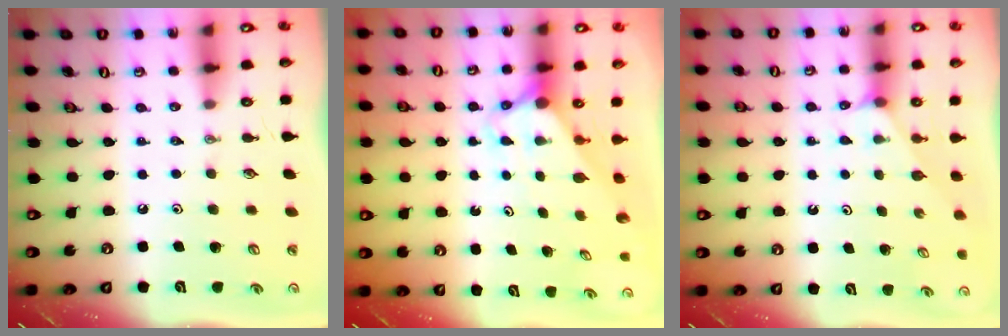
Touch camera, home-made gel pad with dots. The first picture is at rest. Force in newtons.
{"total": 2.6, "press": 2.6, "slide": 0.0}
{"total": 2.6, "press": 2.6, "slide": 0.3}